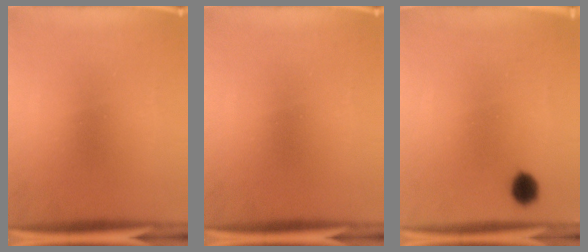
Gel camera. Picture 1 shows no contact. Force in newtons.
{"total": 0.0}
{"total": 4.2}